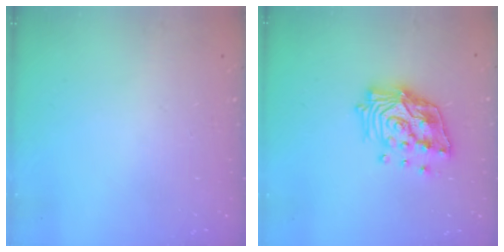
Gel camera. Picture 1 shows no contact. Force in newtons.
{"total": 16.6, "press": 16.4, "slide": 2.7}